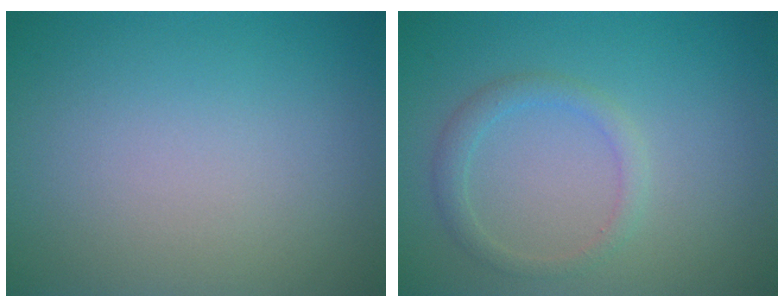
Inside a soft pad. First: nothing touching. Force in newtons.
{"total": 1.8, "press": 1.8, "slide": 0.2}